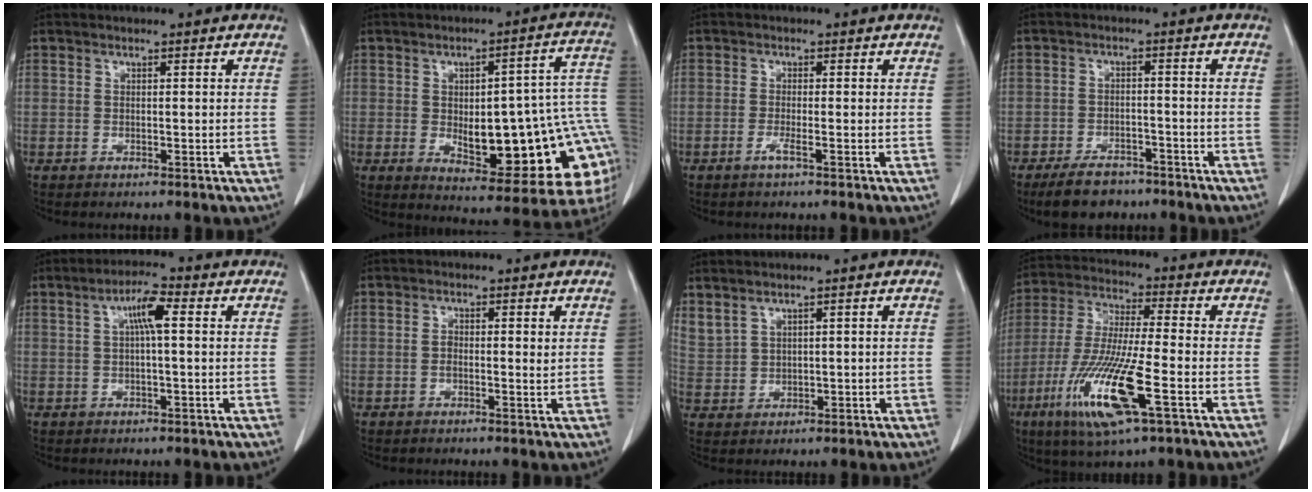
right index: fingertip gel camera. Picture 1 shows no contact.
{"total": 22.1, "force": [-2.5, 6.1, 21.1], "torque": [-0.208, 0.023, -0.010]}
{"total": 1.7, "force": [-0.9, -0.2, 1.4], "torque": [-0.027, -0.002, -0.020]}
{"total": 6.7, "force": [-5.3, 3.1, 2.7], "torque": [-0.052, -0.002, -0.085]}
{"total": 4.8, "force": [1.2, 0.6, 4.6], "torque": [-0.085, 0.012, 0.020]}
{"total": 2.1, "force": [0.2, 0.7, 1.9], "torque": [-0.037, -0.001, 0.001]}
{"total": 5.0, "force": [3.2, 3.1, 2.3], "torque": [-0.064, 0.008, 0.084]}
{"total": 15.3, "force": [-5.9, 1.3, 14.1], "torque": [-0.293, -0.028, -0.109]}